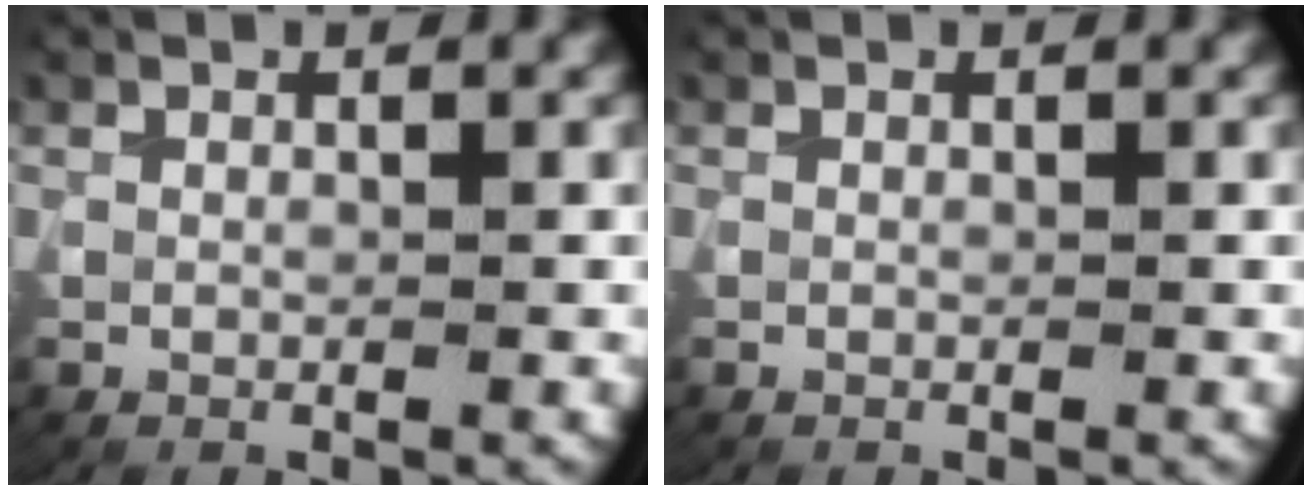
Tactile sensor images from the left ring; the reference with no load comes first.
{"total": 0.0}